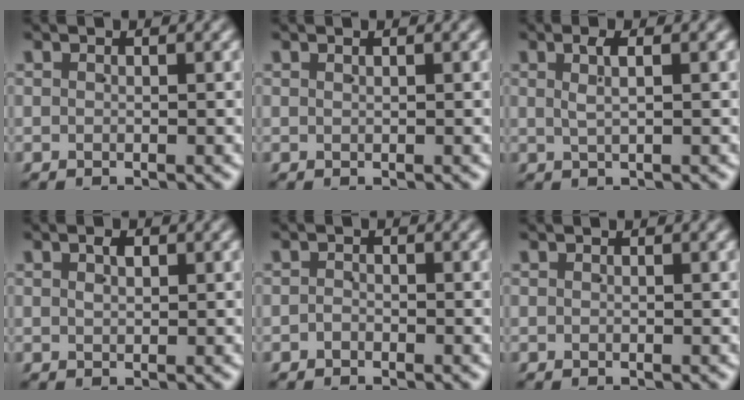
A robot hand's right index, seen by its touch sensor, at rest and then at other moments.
{"total": 0.0}
{"total": 1.9, "force": [0.6, 0.2, 1.8], "torque": [-0.029, 0.003, 0.012]}
{"total": 1.2, "force": [0.4, 0.6, 0.9], "torque": [-0.010, -0.001, 0.009]}
{"total": 1.0, "force": [-0.9, 0.3, -0.2], "torque": [0.008, -0.004, -0.017]}
{"total": 0.0}